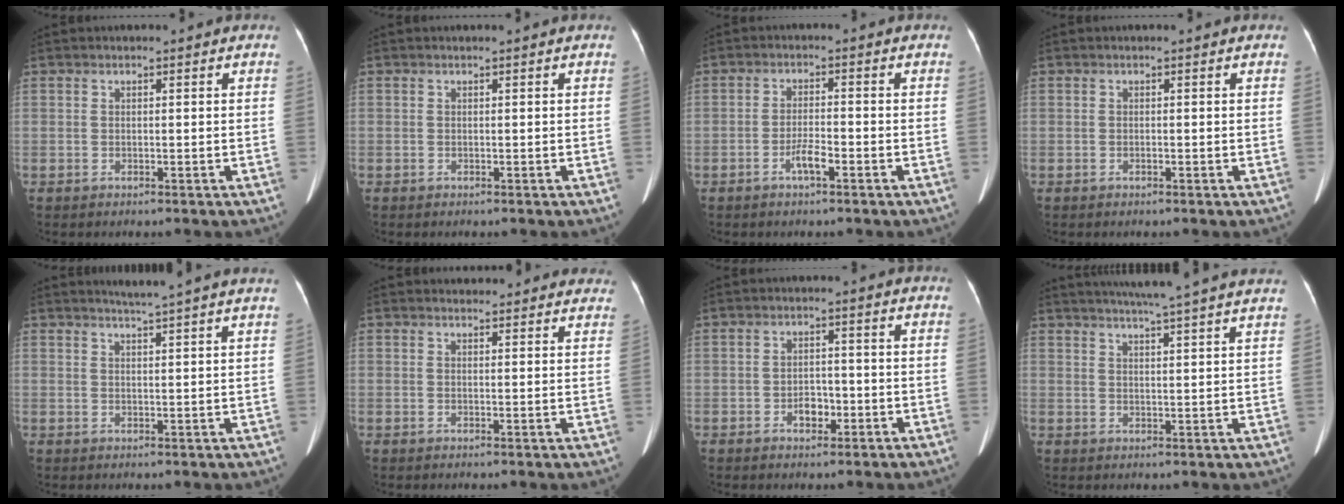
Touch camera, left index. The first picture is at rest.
{"total": 0.0}
{"total": 3.0, "force": [-1.8, 0.4, 2.4], "torque": [-0.048, -0.001, -0.033]}
{"total": 0.0}
{"total": 5.8, "force": [5.1, -1.3, 2.4], "torque": [-0.038, 0.006, 0.061]}
{"total": 10.6, "force": [10.1, 2.9, 1.8], "torque": [0.007, 0.009, 0.093]}
{"total": 2.9, "force": [-1.4, 1.8, 1.8], "torque": [-0.029, 0.005, -0.019]}
{"total": 15.2, "force": [13.3, -0.9, 7.2], "torque": [-0.118, 0.002, 0.165]}